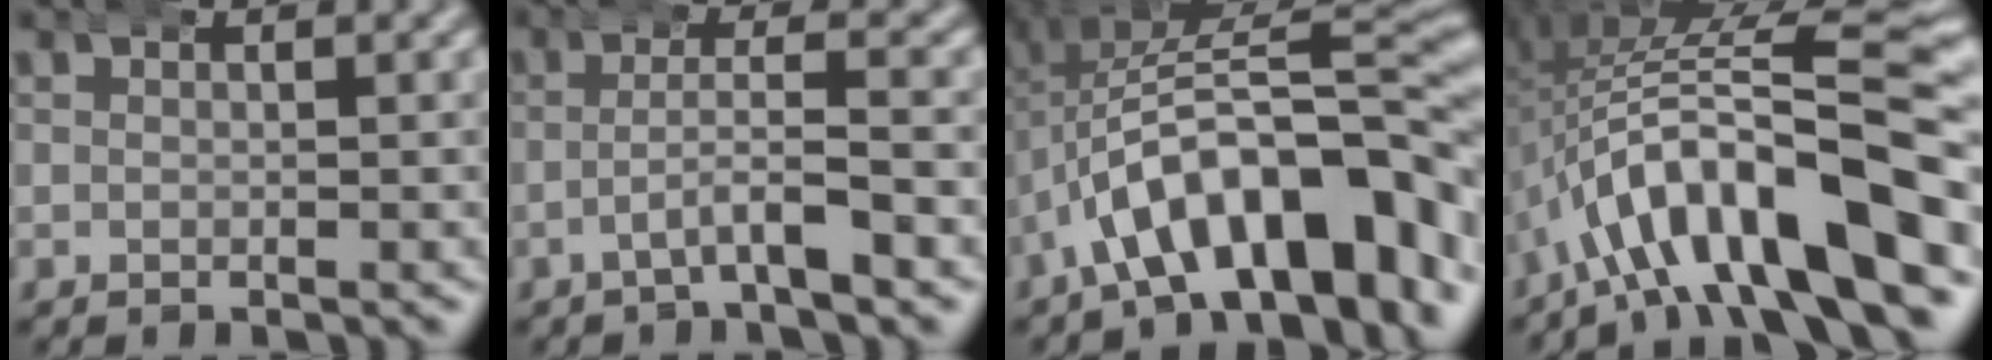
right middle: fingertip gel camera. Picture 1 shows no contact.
{"total": 2.6, "force": [-1.6, -0.3, 2.0], "torque": [-0.034, 0.003, -0.030]}
{"total": 11.5, "force": [-3.3, 5.8, 9.4], "torque": [-0.157, -0.007, -0.048]}
{"total": 14.4, "force": [-3.8, 6.9, 12.1], "torque": [-0.203, -0.010, -0.047]}